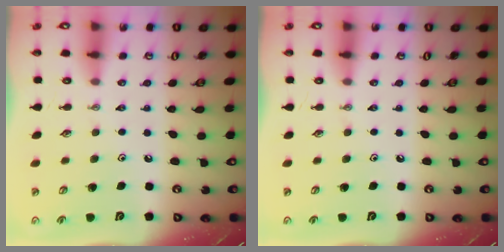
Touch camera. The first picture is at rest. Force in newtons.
{"total": 0.0}